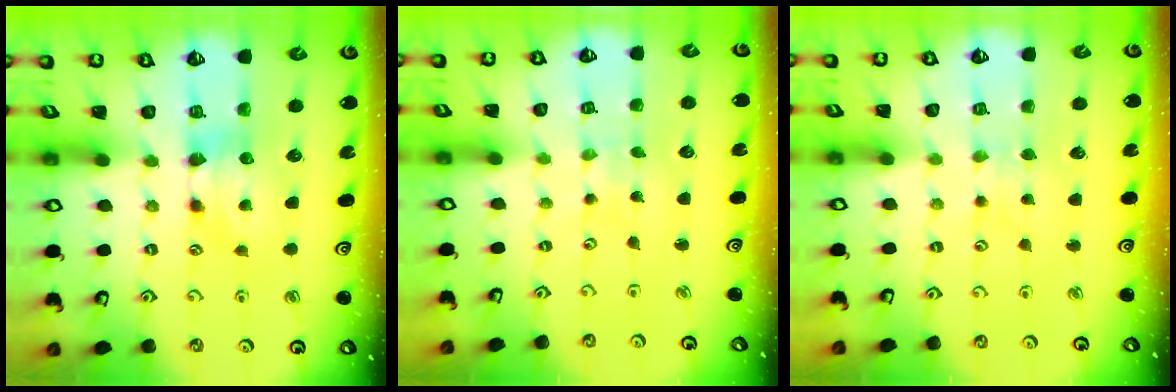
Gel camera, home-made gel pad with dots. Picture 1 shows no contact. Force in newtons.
{"total": 5.7, "press": 5.7, "slide": 0.3}
{"total": 2.4, "press": 2.4, "slide": 0.1}